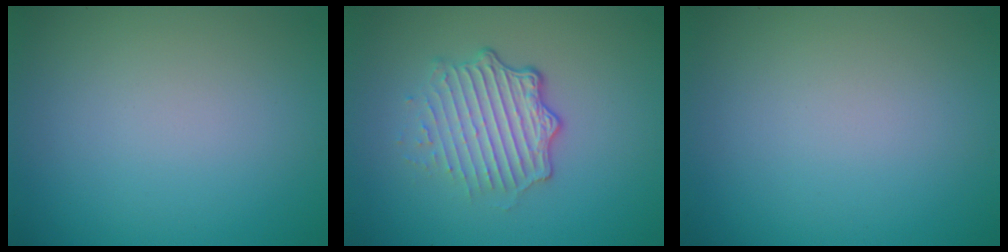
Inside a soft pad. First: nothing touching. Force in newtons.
{"total": 4.8, "press": 3.3, "slide": 3.4}
{"total": 0.0}